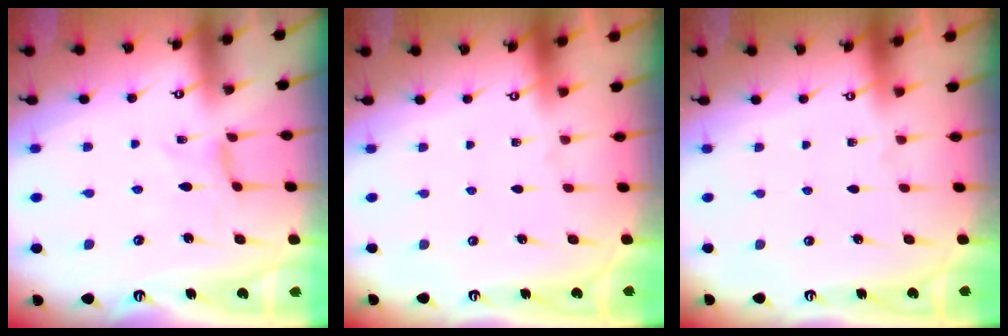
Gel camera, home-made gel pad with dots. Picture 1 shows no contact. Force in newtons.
{"total": 0.0}
{"total": 0.0}